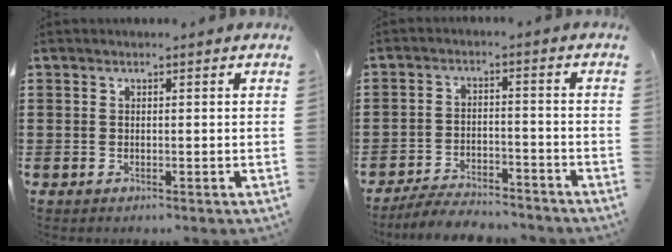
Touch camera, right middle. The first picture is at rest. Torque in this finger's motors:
{"motor_torque": [1.26, -0.20, 0.48, 0.05]}